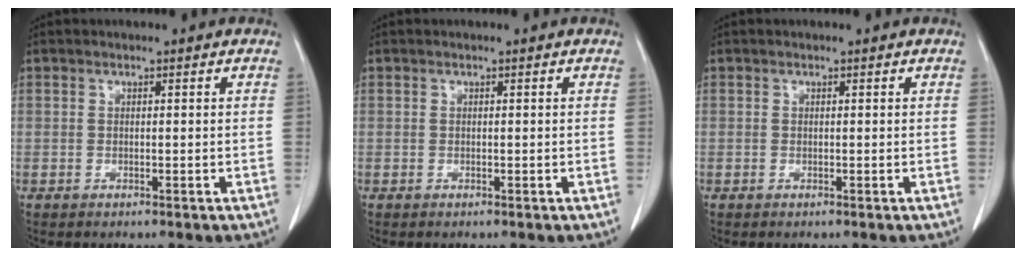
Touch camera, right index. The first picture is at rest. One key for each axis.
{"total": 0.0}
{"total": 0.0}